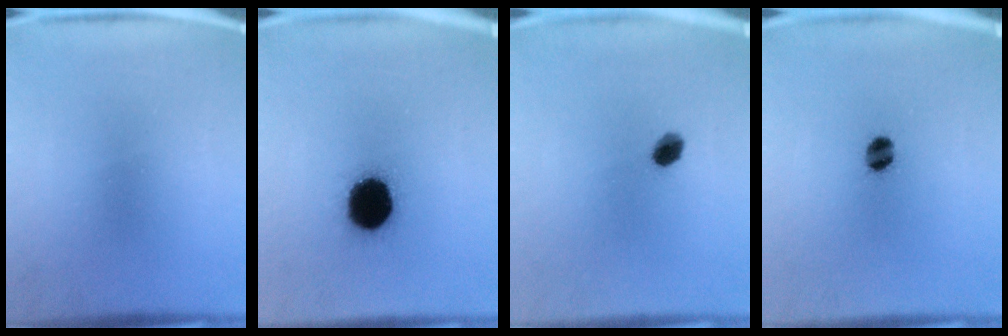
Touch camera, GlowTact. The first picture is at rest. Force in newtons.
{"total": 17.0}
{"total": 3.4}
{"total": 4.4}